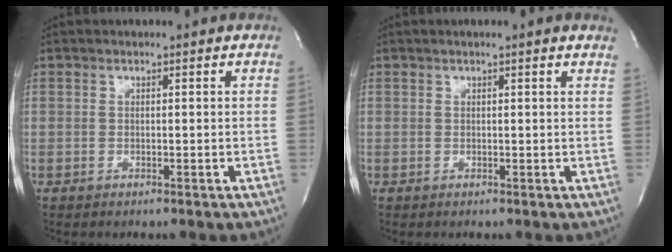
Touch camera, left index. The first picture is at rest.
{"total": 2.1, "force": [1.6, -0.1, 1.3], "torque": [-0.018, 0.010, 0.018]}